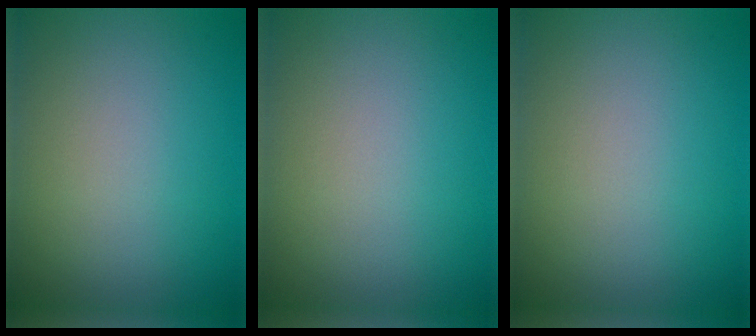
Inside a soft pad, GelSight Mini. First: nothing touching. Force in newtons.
{"total": 0.0}
{"total": 0.0}